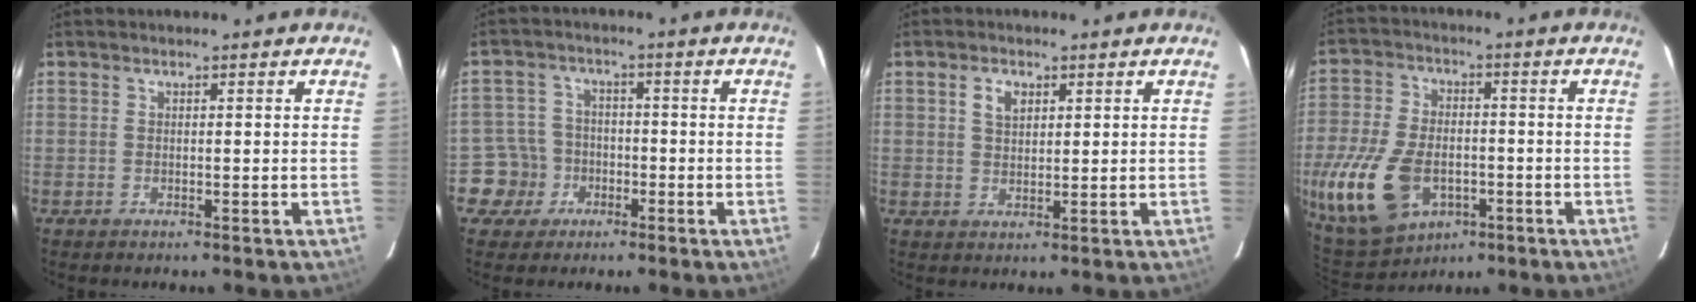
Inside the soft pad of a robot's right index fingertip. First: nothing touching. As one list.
[{"total": 6.0, "force": [-2.7, 5.4, -0.2], "torque": [-0.007, 0.026, -0.048]}, {"total": 3.4, "force": [1.4, 2.2, 2.1], "torque": [-0.037, 0.008, 0.027]}, {"total": 20.6, "force": [-7.1, 13.3, 14.0], "torque": [-0.339, -0.023, -0.109]}]